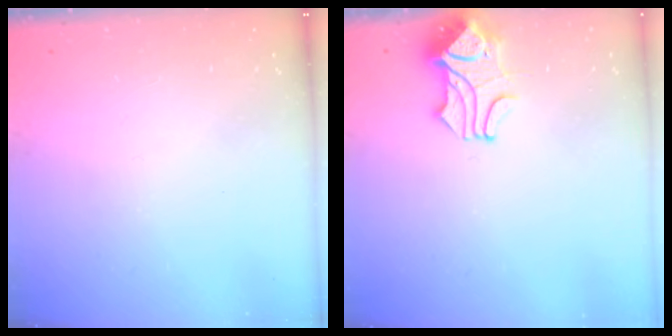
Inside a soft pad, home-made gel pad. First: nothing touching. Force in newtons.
{"total": 1.6, "press": 1.3, "slide": 1.0}